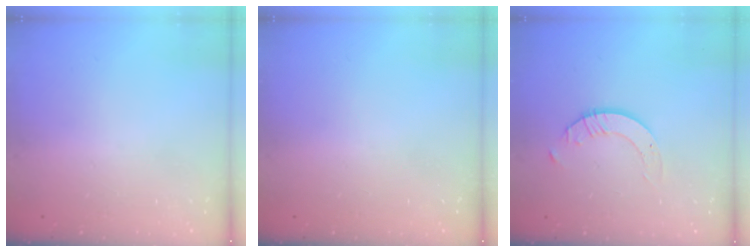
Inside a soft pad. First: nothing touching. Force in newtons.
{"total": 0.0}
{"total": 2.1, "press": 2.1, "slide": 0.2}